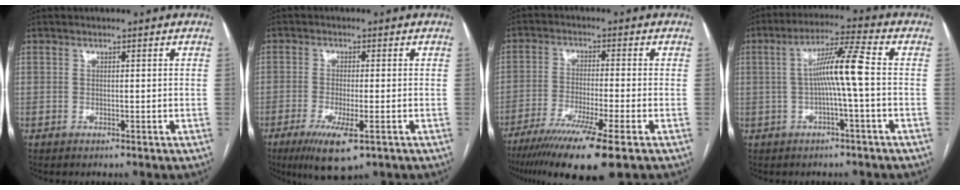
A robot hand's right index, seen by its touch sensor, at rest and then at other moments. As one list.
[{"total": 7.3, "force": [-3.8, 1.4, 6.1], "torque": [-0.107, -0.019, -0.059]}, {"total": 12.9, "force": [-8.6, -0.3, 9.6], "torque": [-0.168, -0.035, -0.140]}, {"total": 7.9, "force": [-0.3, -0.6, 7.9], "torque": [-0.139, 0.019, -0.008]}]